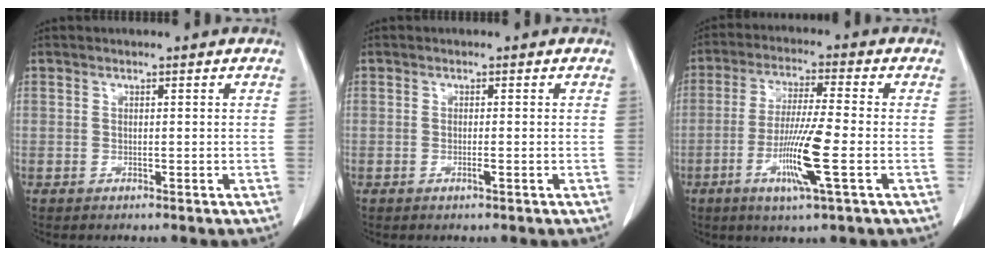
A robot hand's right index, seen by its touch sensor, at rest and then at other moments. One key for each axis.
{"total": 0.9, "fx": -0.4, "fy": -0.1, "fz": 0.8, "tx": -0.017, "ty": -0.002, "tz": -0.006}
{"total": 10.1, "fx": -3.2, "fy": -0.4, "fz": 9.6, "tx": -0.188, "ty": -0.016, "tz": -0.062}